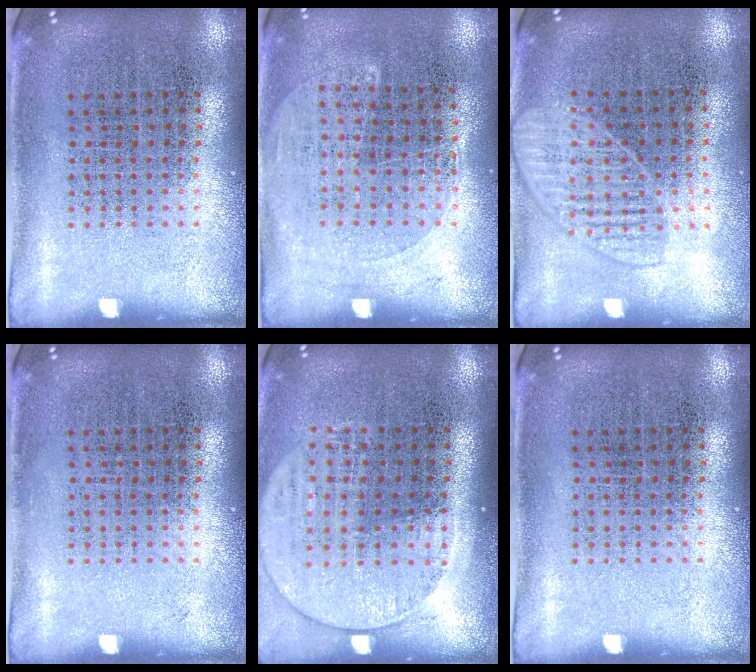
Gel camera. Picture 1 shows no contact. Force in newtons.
{"total": 1.3, "press": 1.0, "slide": 0.7}
{"total": 1.3, "press": 1.2, "slide": 0.6}
{"total": 0.0}
{"total": 1.6, "press": 1.5, "slide": 0.7}
{"total": 0.0}